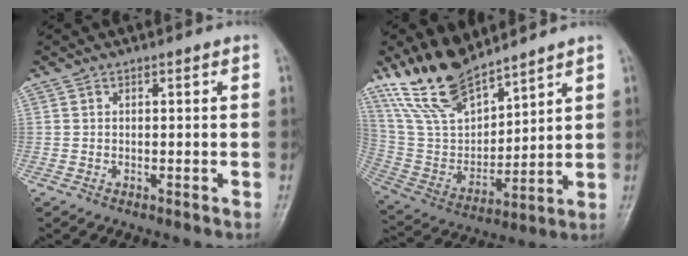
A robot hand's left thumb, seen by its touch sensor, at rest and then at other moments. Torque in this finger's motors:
{"motor_torque": [0.29, 0.14, 1.35, -1.42, 0.13]}